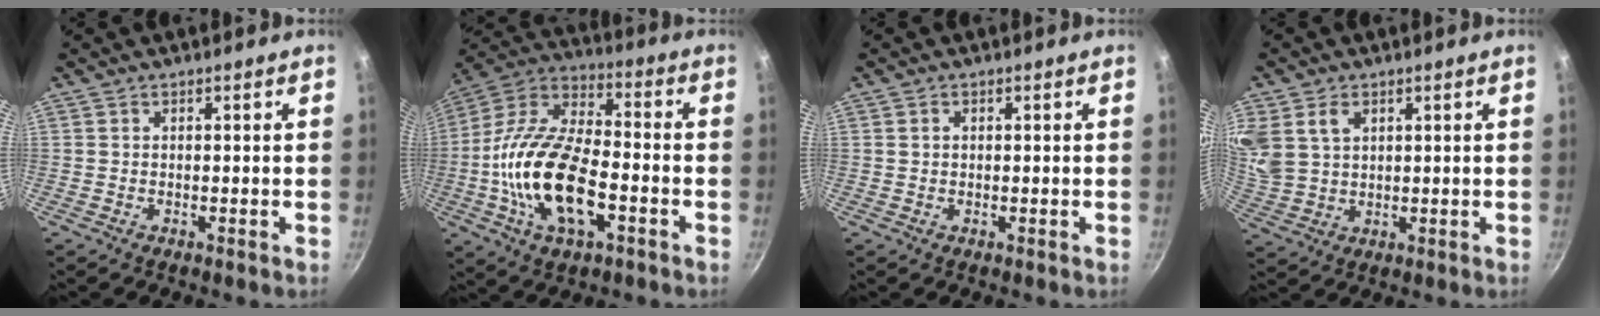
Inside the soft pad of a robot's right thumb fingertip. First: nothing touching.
{"total": 20.8, "force": [-5.3, 10.1, 17.4], "torque": [-0.322, 0.033, -0.114]}
{"total": 0.8, "force": [0.2, 0.7, 0.5], "torque": [-0.006, 0.005, 0.004]}
{"total": 8.7, "force": [3.7, 6.2, 4.8], "torque": [-0.090, -0.012, 0.081]}